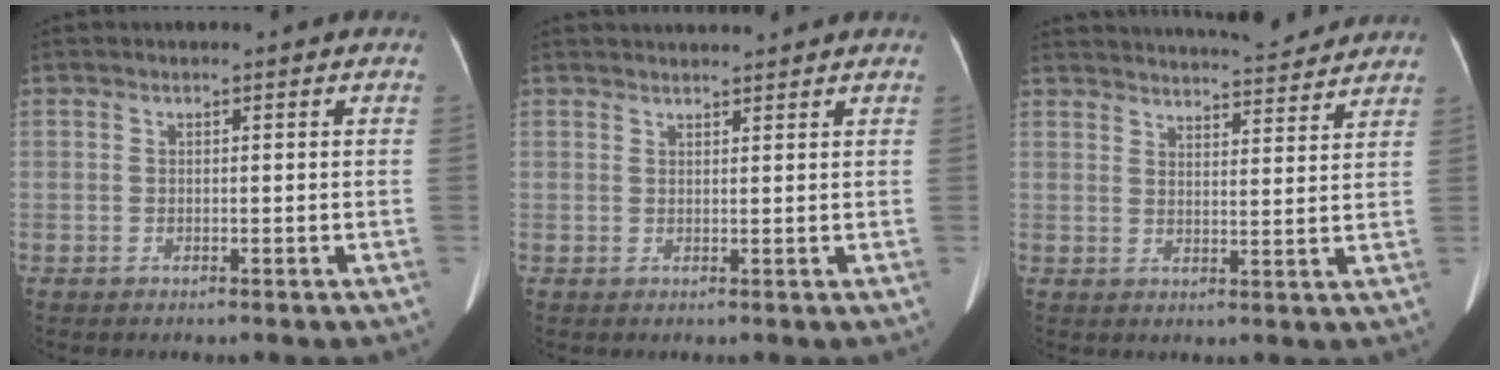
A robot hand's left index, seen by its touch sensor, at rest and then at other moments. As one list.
[{"total": 4.9, "force": [4.8, 0.3, 1.1], "torque": [-0.016, 0.029, 0.061]}, {"total": 16.7, "force": [15.9, 1.8, 4.9], "torque": [-0.074, 0.011, 0.212]}]